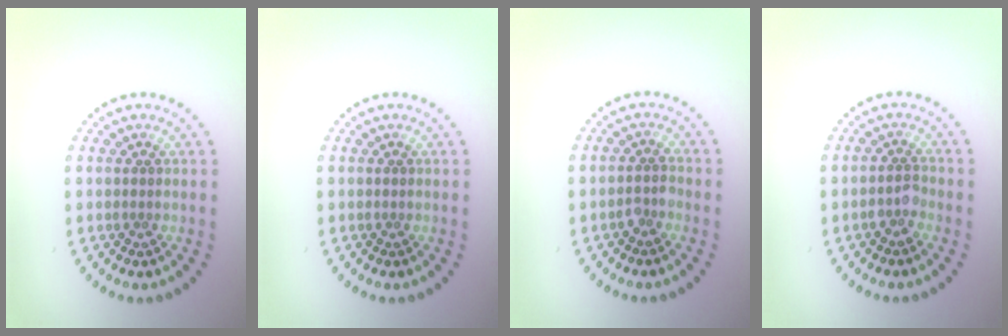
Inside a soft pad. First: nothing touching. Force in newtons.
{"total": 0.0}
{"total": 1.2, "press": 1.1, "slide": 0.5}
{"total": 1.5, "press": 1.3, "slide": 0.9}